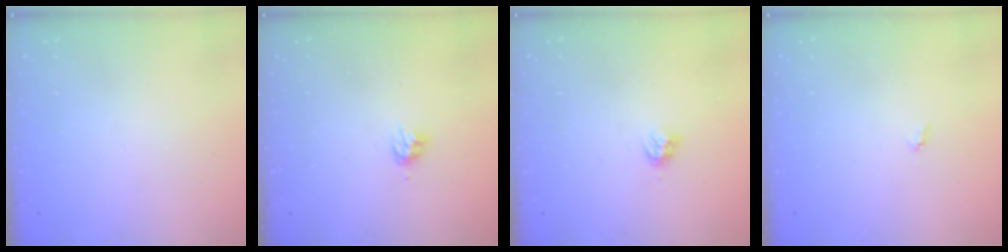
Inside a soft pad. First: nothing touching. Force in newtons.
{"total": 4.2, "press": 4.1, "slide": 0.5}
{"total": 3.3, "press": 3.3, "slide": 0.3}
{"total": 3.9, "press": 3.8, "slide": 0.5}